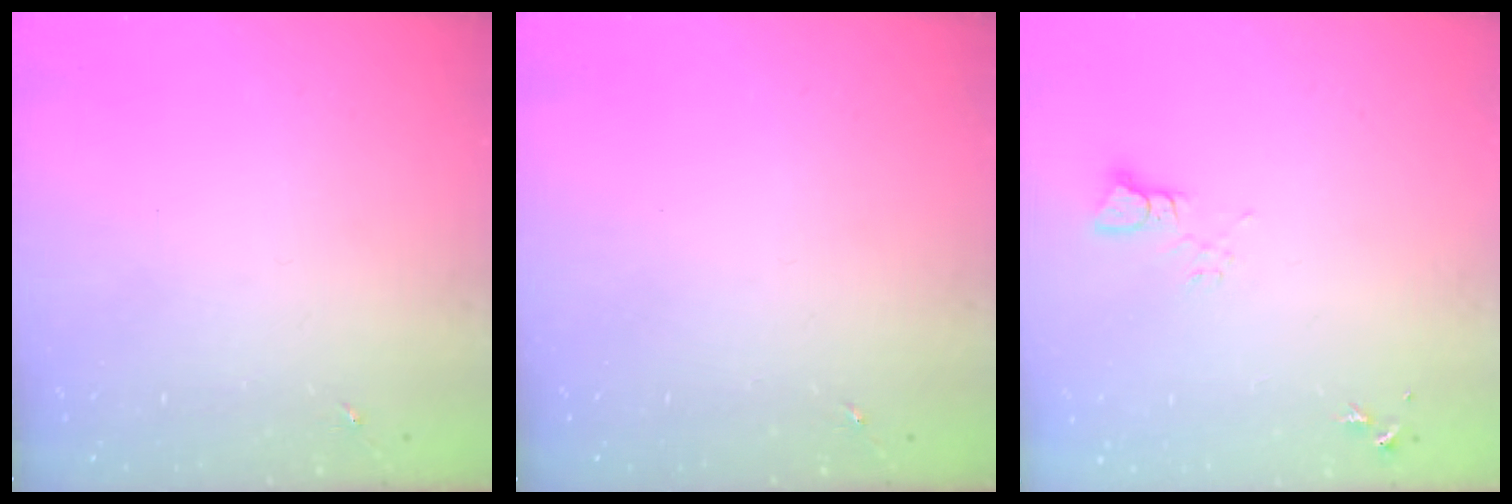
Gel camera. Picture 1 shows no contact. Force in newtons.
{"total": 0.0}
{"total": 4.0, "press": 3.9, "slide": 0.3}